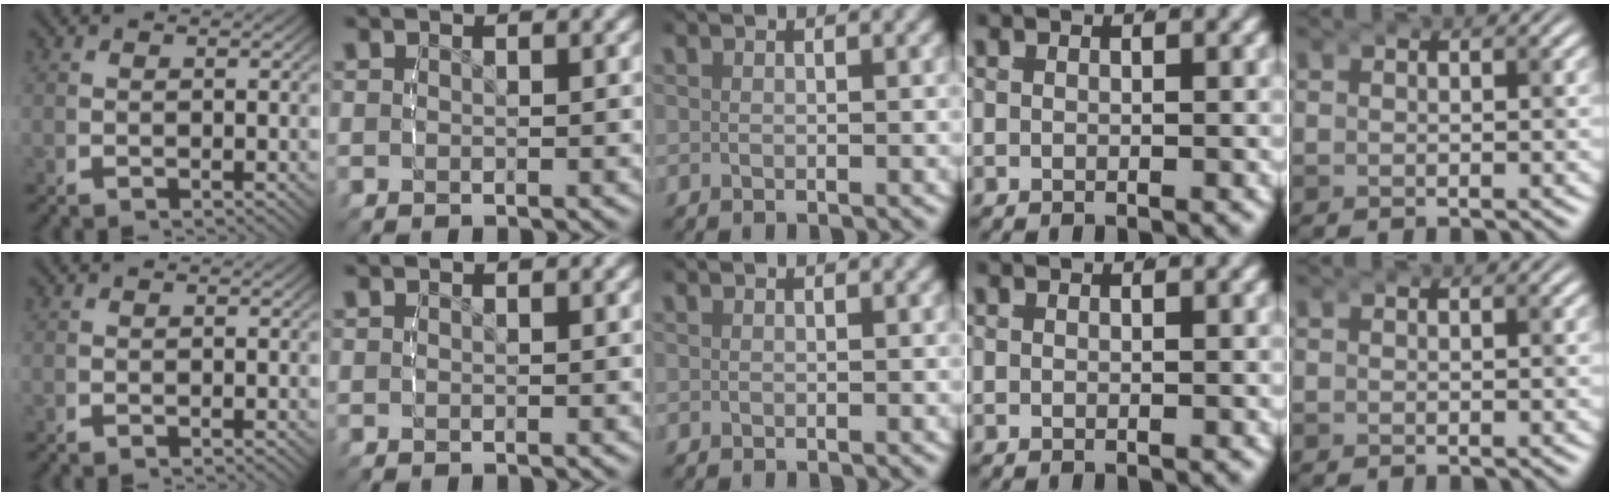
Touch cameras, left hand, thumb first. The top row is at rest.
{}